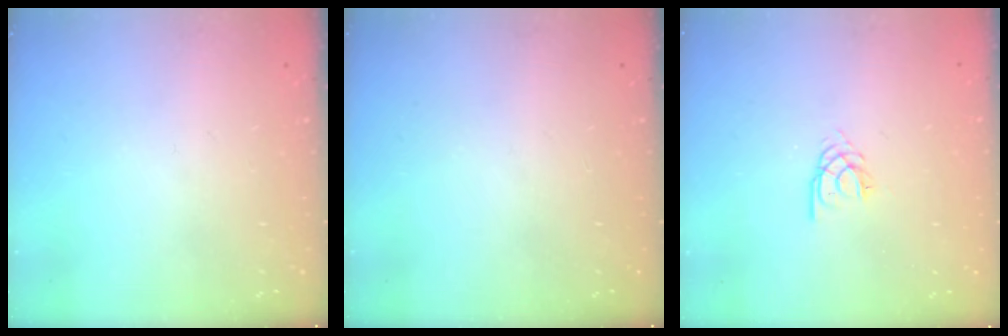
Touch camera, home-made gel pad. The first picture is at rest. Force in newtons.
{"total": 0.0}
{"total": 2.3, "press": 2.3, "slide": 0.2}